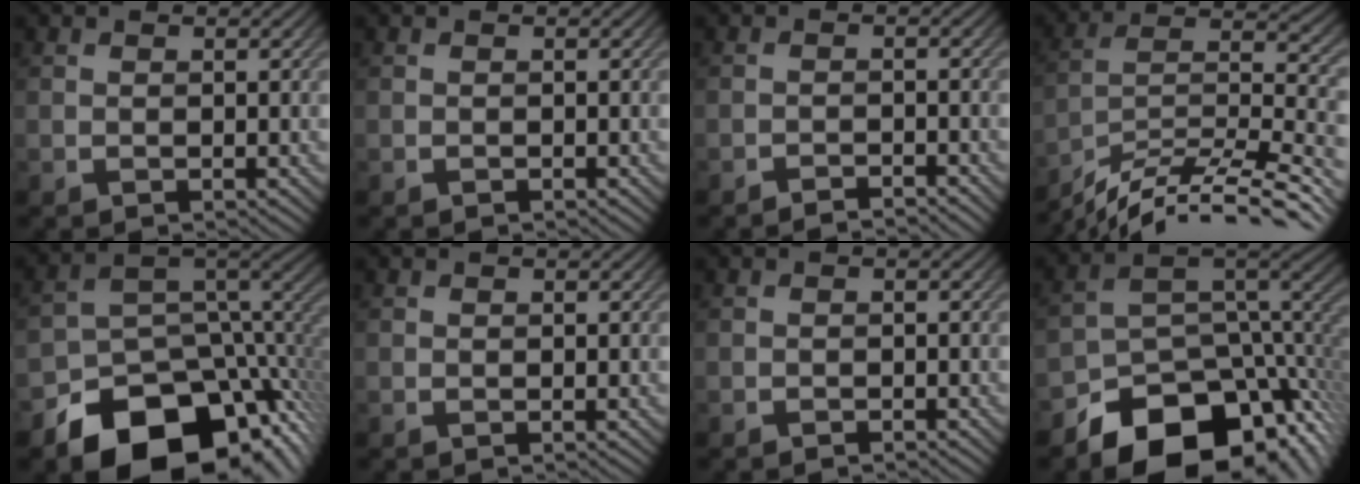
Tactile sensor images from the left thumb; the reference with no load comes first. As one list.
[{"total": 0.0}, {"total": 1.8, "force": [-1.8, 0.0, 0.4], "torque": [-0.002, 0.005, -0.033]}, {"total": 13.2, "force": [-10.7, 2.8, 7.2], "torque": [-0.129, 0.005, -0.189]}, {"total": 17.0, "force": [-10.3, 10.0, 9.1], "torque": [-0.165, -0.056, -0.142]}, {"total": 0.0}, {"total": 0.6, "force": [-0.5, 0.1, 0.1], "torque": [0.001, -0.001, -0.010]}, {"total": 15.9, "force": [-10.4, 8.5, 8.5], "torque": [-0.158, -0.036, -0.154]}]